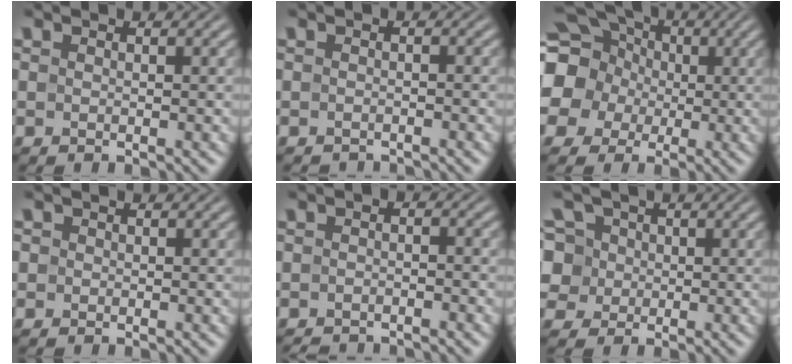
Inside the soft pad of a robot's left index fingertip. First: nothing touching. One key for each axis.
{"total": 1.5, "fx": -1.5, "fy": 0.1, "fz": 0.1, "tx": 0.002, "ty": -0.005, "tz": -0.023}
{"total": 18.0, "fx": 1.5, "fy": 16.7, "fz": 6.6, "tx": -0.178, "ty": 0.003, "tz": -0.018}
{"total": 0.9, "fx": 0.2, "fy": 0.8, "fz": 0.2, "tx": 0.001, "ty": 0.000, "tz": -0.005}
{"total": 2.5, "fx": -2.2, "fy": 0.7, "fz": 0.9, "tx": -0.014, "ty": -0.004, "tz": -0.040}
{"total": 8.7, "fx": 2.4, "fy": 7.3, "fz": 4.0, "tx": -0.078, "ty": 0.037, "tz": 0.009}